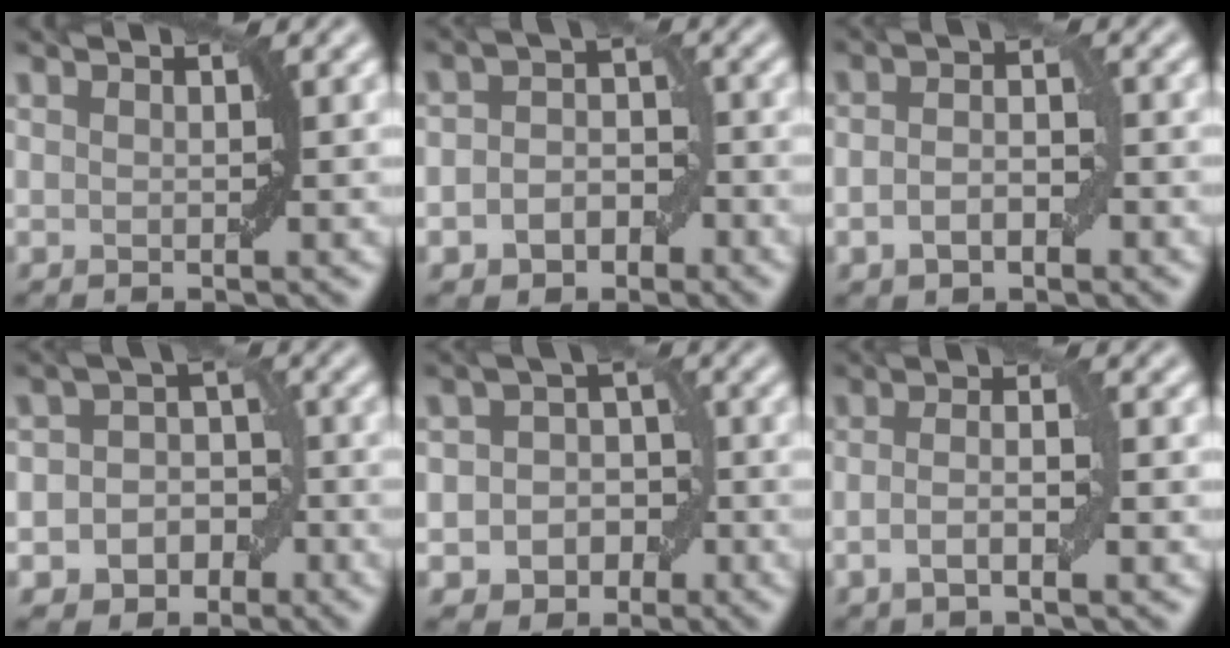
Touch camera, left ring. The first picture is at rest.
{"total": 4.2, "force": [-1.7, 3.1, 2.2], "torque": [-0.015, 0.001, -0.039]}
{"total": 3.0, "force": [-1.0, 1.8, 2.3], "torque": [-0.042, 0.002, -0.020]}
{"total": 5.6, "force": [-2.3, 4.7, 2.1], "torque": [-0.003, 0.014, -0.053]}
{"total": 5.3, "force": [-1.9, 4.5, 2.1], "torque": [-0.003, 0.011, -0.045]}
{"total": 3.2, "force": [-0.8, 0.8, 3.0], "torque": [-0.055, -0.001, -0.017]}